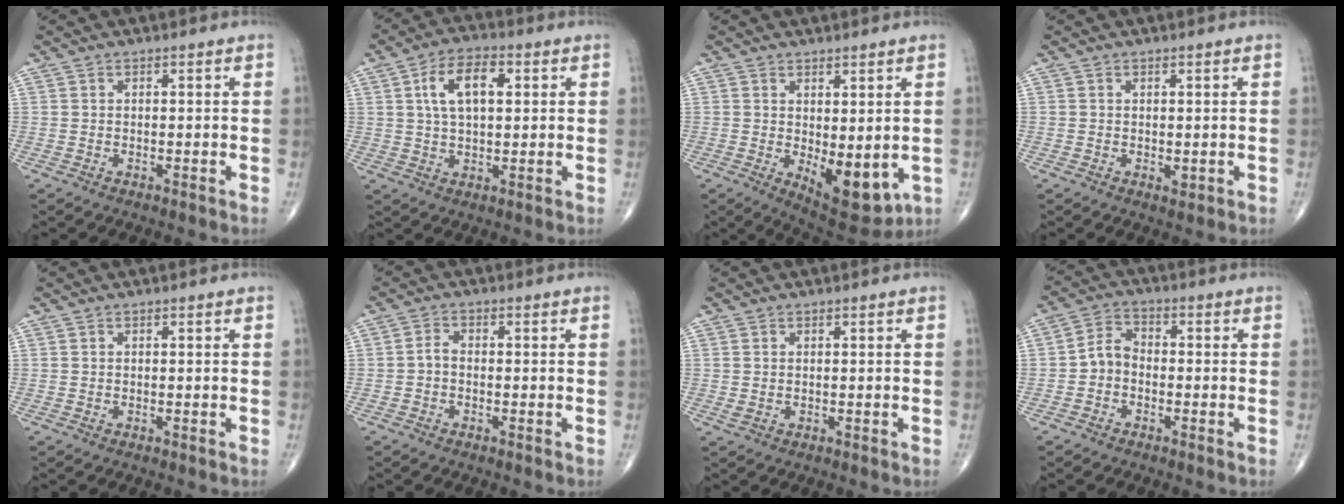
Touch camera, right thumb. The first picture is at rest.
{"total": 9.1, "force": [2.3, 4.7, 7.4], "torque": [-0.124, 0.010, 0.038]}
{"total": 10.1, "force": [-1.4, 4.6, 8.9], "torque": [-0.102, -0.022, -0.002]}
{"total": 1.1, "force": [-0.1, 0.7, 0.9], "torque": [-0.010, -0.003, -0.002]}
{"total": 0.0}
{"total": 1.9, "force": [-0.6, 1.2, 1.4], "torque": [-0.023, 0.009, -0.018]}
{"total": 1.0, "force": [0.1, 0.7, 0.7], "torque": [-0.016, 0.002, 0.006]}
{"total": 4.5, "force": [-1.4, 3.4, 2.5], "torque": [-0.034, 0.021, -0.039]}